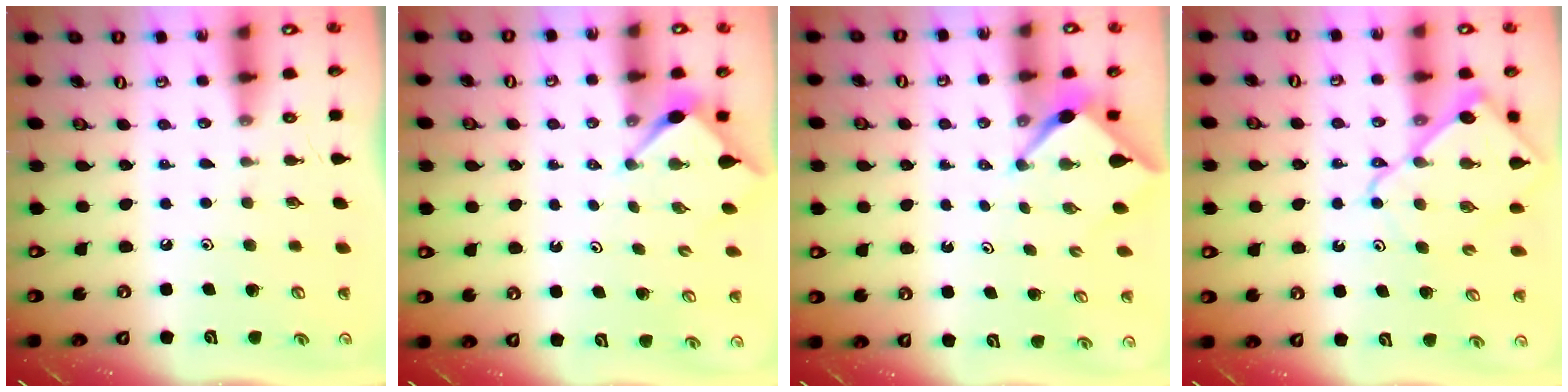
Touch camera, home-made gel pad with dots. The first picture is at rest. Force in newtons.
{"total": 2.6, "press": 2.6, "slide": 0.3}
{"total": 2.6, "press": 2.6, "slide": 0.3}
{"total": 12.6, "press": 12.6, "slide": 1.3}